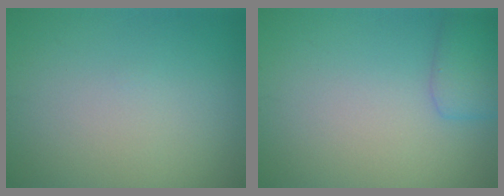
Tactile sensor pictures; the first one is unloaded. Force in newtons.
{"total": 2.4, "press": 2.4, "slide": 0.1}